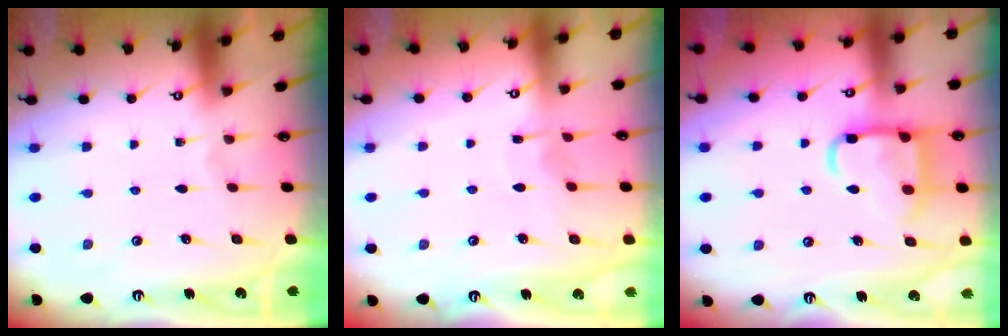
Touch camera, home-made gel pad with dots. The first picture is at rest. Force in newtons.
{"total": 5.0, "press": 5.0, "slide": 0.4}
{"total": 13.1, "press": 13.0, "slide": 1.5}